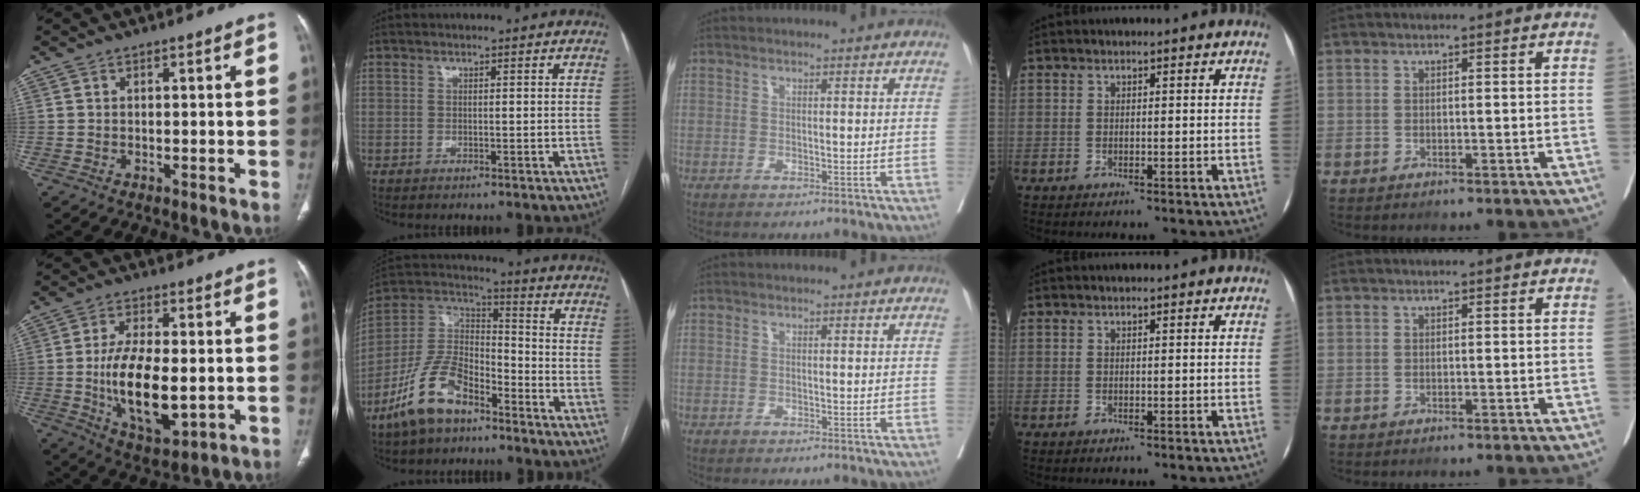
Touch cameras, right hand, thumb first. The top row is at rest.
{"thumb": {"total": 14.4, "force": [-1.8, 6.8, 12.6], "torque": [-0.213, -0.011, -0.020]}, "index": {"total": 13.2, "force": [-8.6, 5.7, 8.3], "torque": [-0.176, 0.012, -0.167]}}